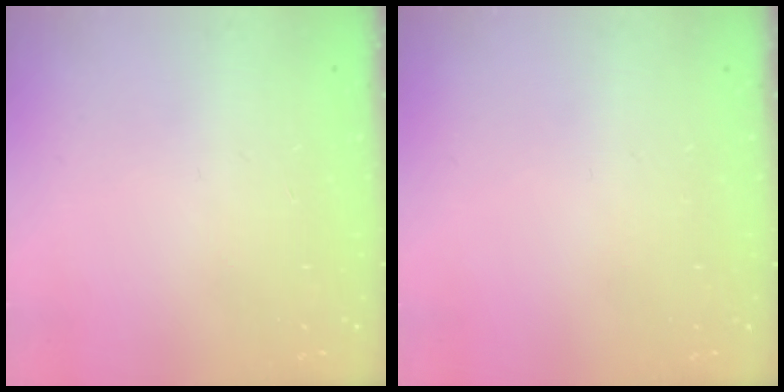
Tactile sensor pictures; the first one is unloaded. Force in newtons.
{"total": 0.0}